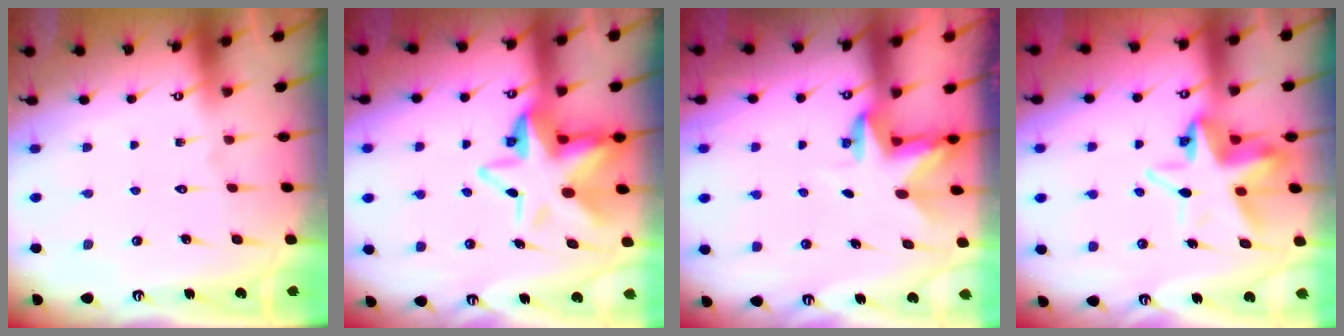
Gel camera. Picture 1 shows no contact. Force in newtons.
{"total": 12.7, "press": 12.6, "slide": 1.9}
{"total": 2.9, "press": 2.9, "slide": 0.1}
{"total": 9.6, "press": 9.5, "slide": 1.7}